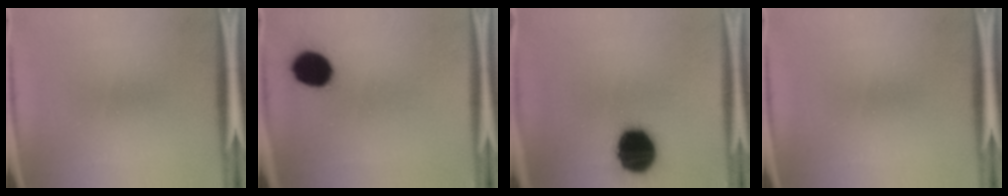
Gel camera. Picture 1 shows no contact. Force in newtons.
{"total": 11.1}
{"total": 18.6}
{"total": 0.0}